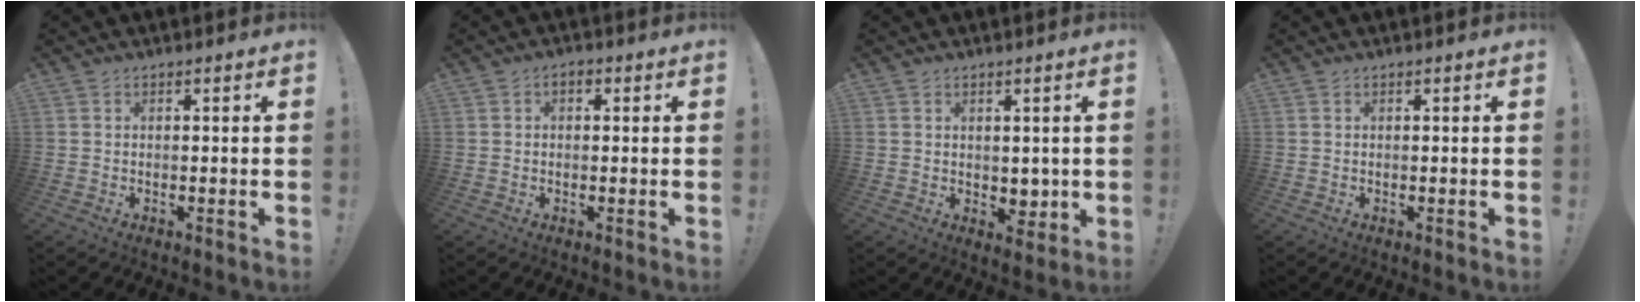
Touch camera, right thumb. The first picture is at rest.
{"total": 1.6, "force": [-0.1, 1.2, 1.1], "torque": [-0.024, 0.008, -0.001]}
{"total": 4.4, "force": [1.2, 3.8, 1.8], "torque": [0.000, -0.014, 0.022]}
{"total": 0.0}